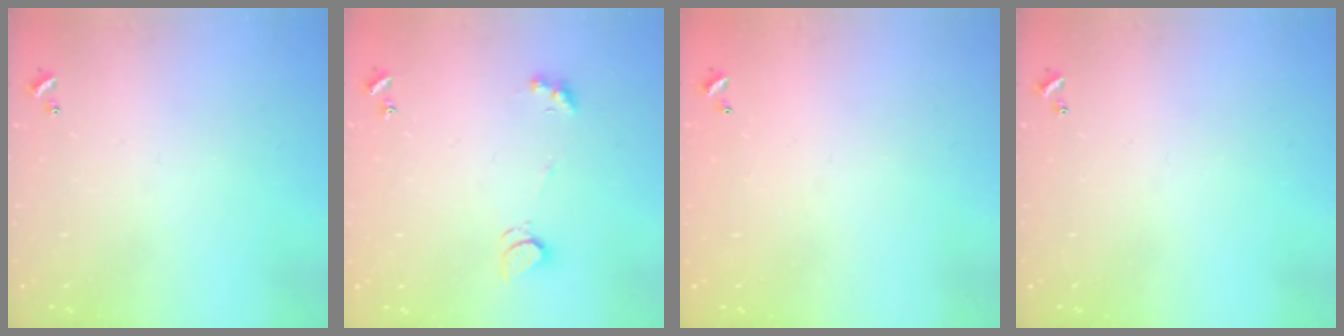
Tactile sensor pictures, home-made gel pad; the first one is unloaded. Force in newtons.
{"total": 2.3, "press": 2.3, "slide": 0.4}
{"total": 2.8, "press": 2.8, "slide": 0.1}
{"total": 0.0}